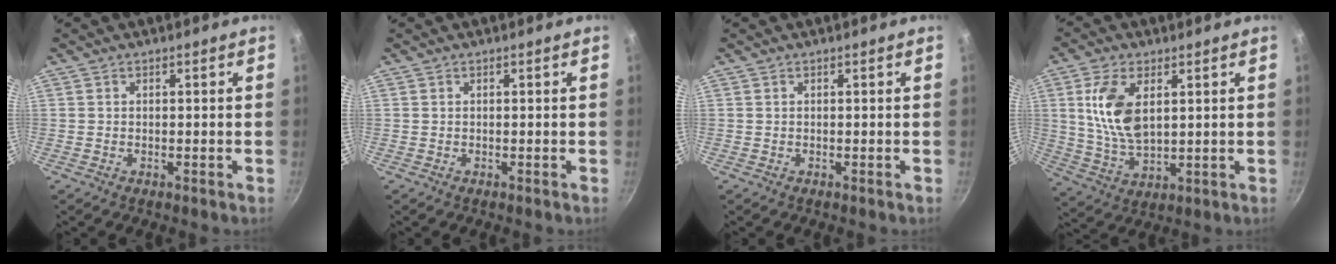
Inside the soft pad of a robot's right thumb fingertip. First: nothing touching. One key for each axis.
{"total": 0.0}
{"total": 0.0}
{"total": 11.5, "fx": 3.0, "fy": 6.0, "fz": 9.2, "tx": -0.179, "ty": -0.013, "tz": 0.065}